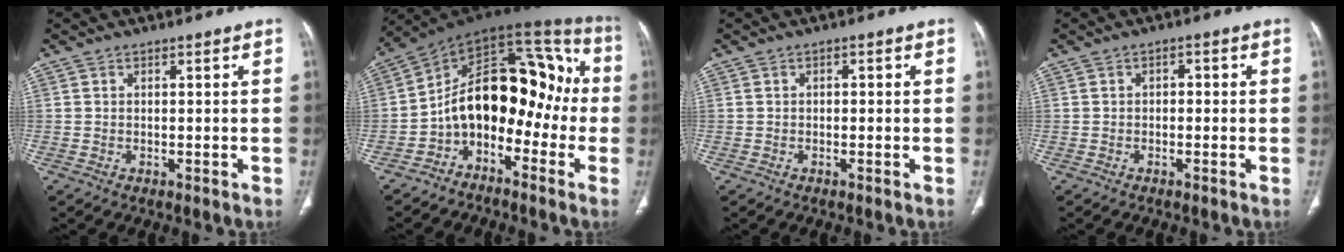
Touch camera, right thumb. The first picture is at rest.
{"total": 18.0, "force": [-3.9, 11.3, 13.5], "torque": [-0.155, 0.103, -0.075]}
{"total": 0.7, "force": [-0.1, 0.5, 0.4], "torque": [-0.003, 0.002, -0.006]}
{"total": 1.4, "force": [-0.3, 1.0, 0.9], "torque": [-0.003, 0.005, -0.010]}